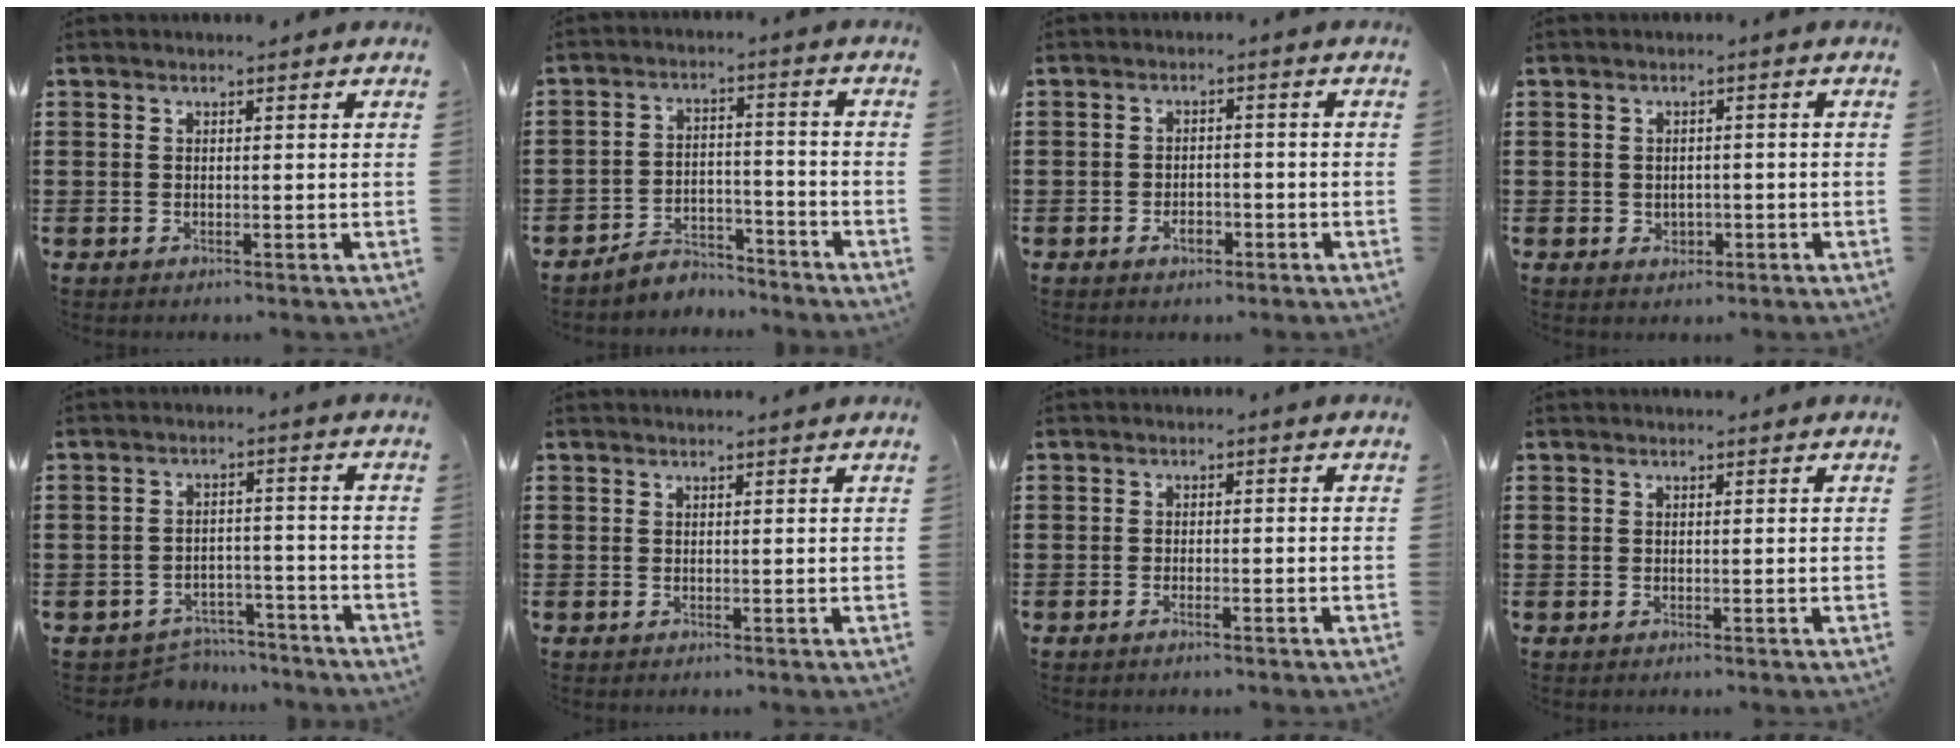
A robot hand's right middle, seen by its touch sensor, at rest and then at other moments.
{"total": 4.7, "force": [-4.6, 0.8, 0.2], "torque": [-0.007, 0.007, -0.095]}
{"total": 2.5, "force": [-1.5, 1.2, 1.5], "torque": [-0.025, -0.003, -0.030]}
{"total": 1.3, "force": [-0.3, 1.1, 0.7], "torque": [-0.018, 0.001, -0.007]}
{"total": 4.3, "force": [-4.2, 0.8, -0.2], "torque": [-0.007, 0.001, -0.087]}
{"total": 0.5, "force": [0.5, 0.0, 0.1], "torque": [0.004, -0.003, 0.008]}
{"total": 0.8, "force": [-0.5, 0.0, 0.6], "torque": [-0.012, -0.003, -0.008]}
{"total": 0.5, "force": [0.5, 0.1, 0.0], "torque": [-0.003, -0.001, 0.011]}